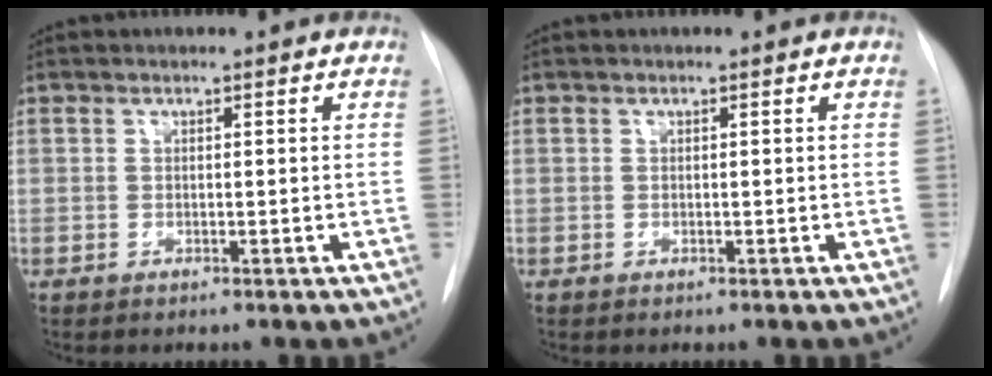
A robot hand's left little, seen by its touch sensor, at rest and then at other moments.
{"total": 0.0}